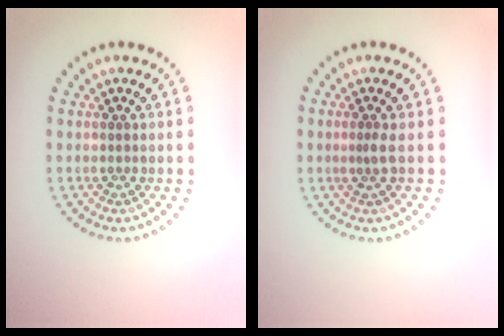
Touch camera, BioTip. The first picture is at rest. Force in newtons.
{"total": 0.8, "press": 0.4, "slide": 0.7}